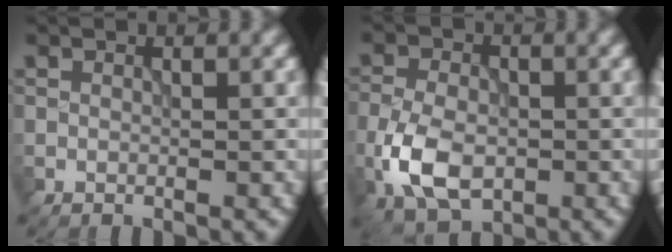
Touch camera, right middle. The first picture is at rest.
{"total": 6.3, "force": [-2.1, 3.9, 4.5], "torque": [-0.099, -0.007, -0.045]}